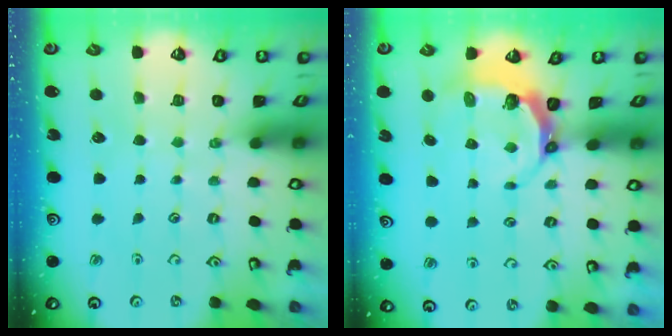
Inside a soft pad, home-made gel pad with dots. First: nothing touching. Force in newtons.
{"total": 5.8, "press": 4.8, "slide": 3.3}